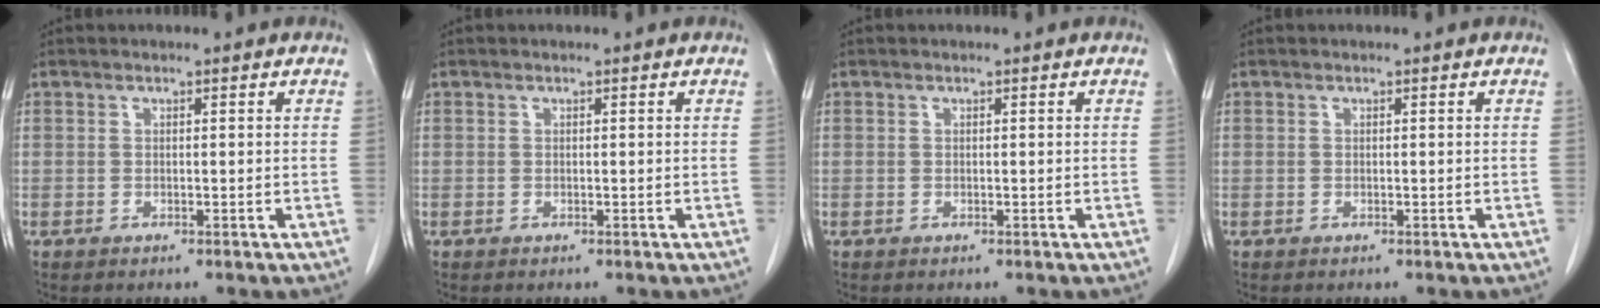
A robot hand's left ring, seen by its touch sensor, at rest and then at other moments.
{"total": 0.0}
{"total": 0.0}
{"total": 0.0}